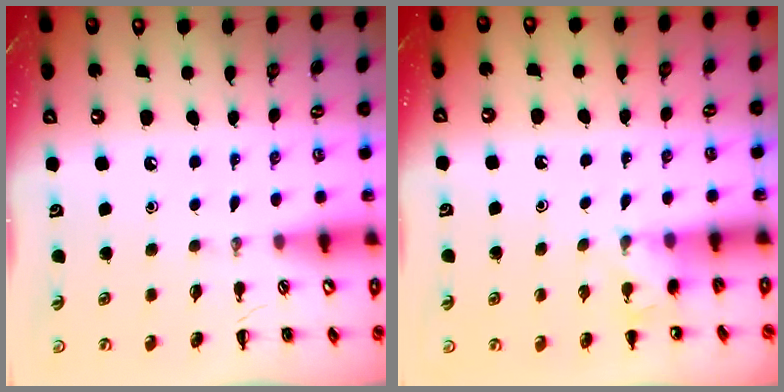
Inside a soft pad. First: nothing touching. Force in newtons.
{"total": 4.7, "press": 4.5, "slide": 1.4}